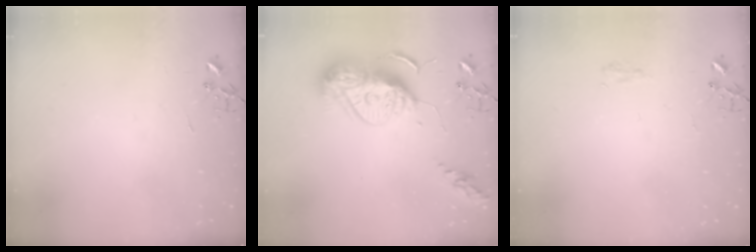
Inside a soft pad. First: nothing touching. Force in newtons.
{"total": 14.7, "press": 14.6, "slide": 1.3}
{"total": 6.9, "press": 6.8, "slide": 0.8}